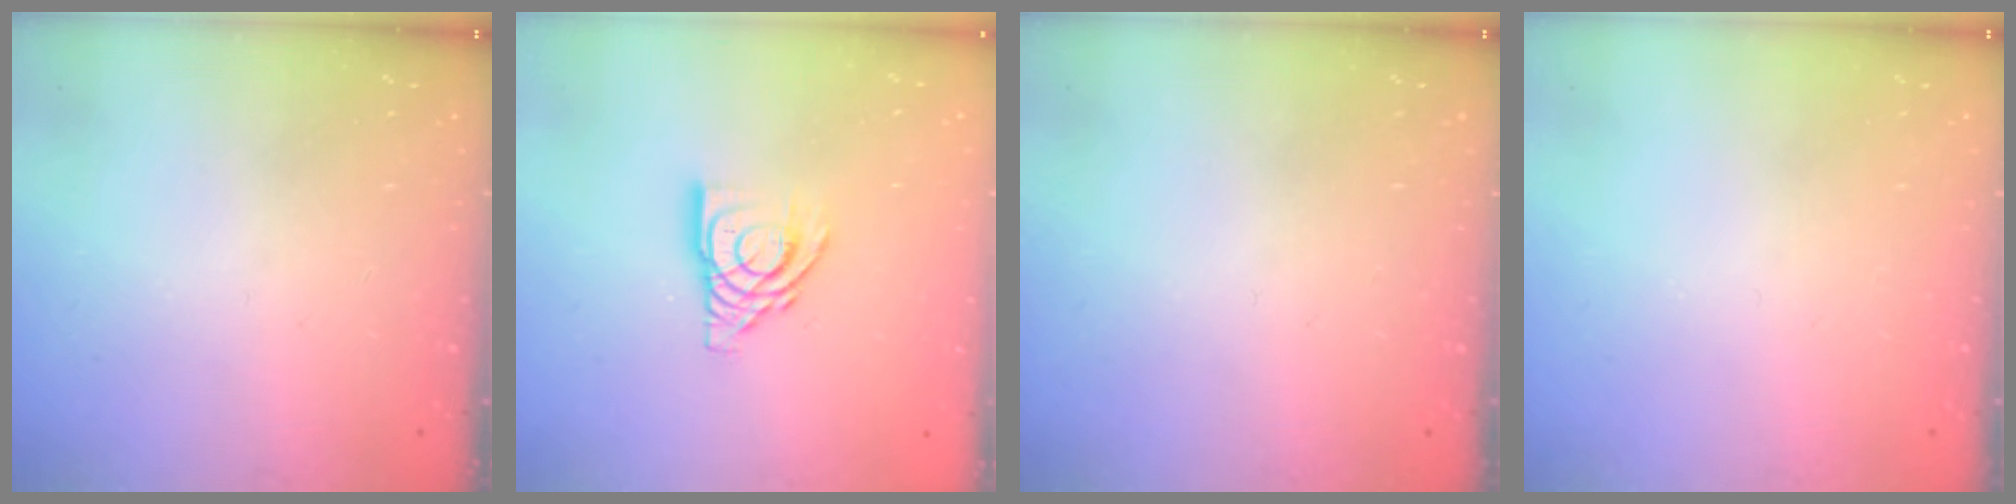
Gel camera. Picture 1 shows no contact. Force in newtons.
{"total": 11.8, "press": 11.7, "slide": 1.1}
{"total": 0.0}
{"total": 0.0}